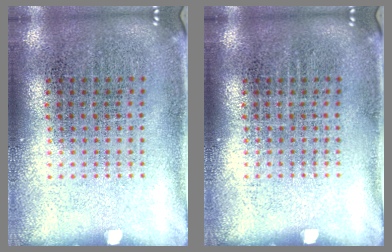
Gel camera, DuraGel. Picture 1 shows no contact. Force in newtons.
{"total": 0.0}